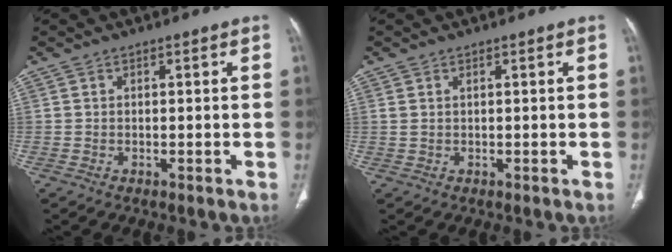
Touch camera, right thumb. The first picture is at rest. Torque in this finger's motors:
{"motor_torque": [0.03, -0.17, -0.15, 0.14, -0.06]}